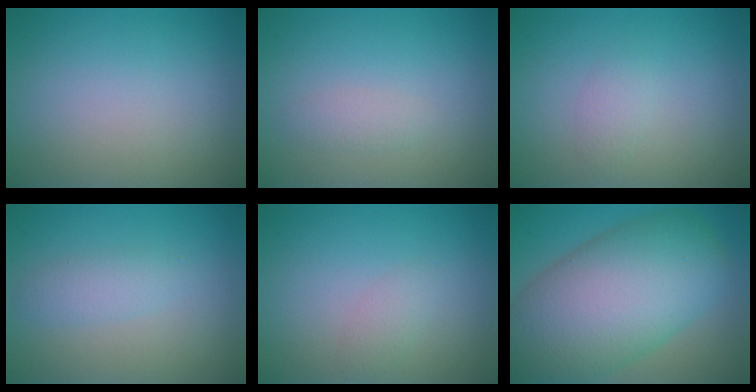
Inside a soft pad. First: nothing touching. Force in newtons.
{"total": 1.1, "press": 1.1, "slide": 0.1}
{"total": 1.2, "press": 1.2, "slide": 0.0}
{"total": 1.7, "press": 1.7, "slide": 0.0}
{"total": 1.1, "press": 1.1, "slide": 0.1}
{"total": 13.0, "press": 12.9, "slide": 0.5}